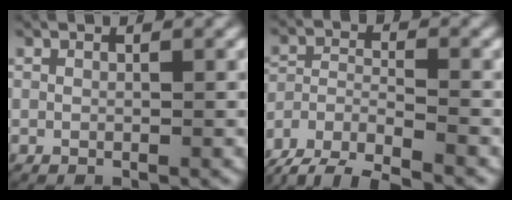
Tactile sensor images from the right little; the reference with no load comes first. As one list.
[{"total": 6.8, "force": [-4.3, 4.7, 2.4], "torque": [-0.060, -0.018, -0.078]}]